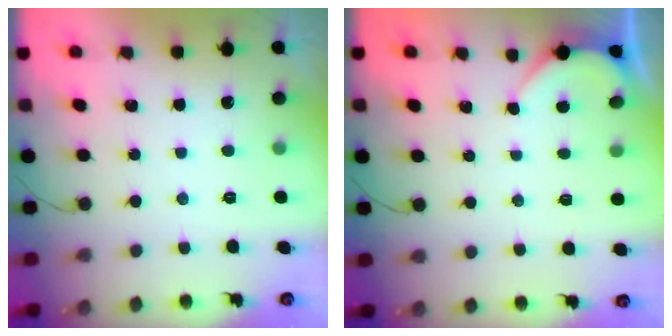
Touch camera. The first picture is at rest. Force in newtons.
{"total": 2.7, "press": 2.6, "slide": 0.4}